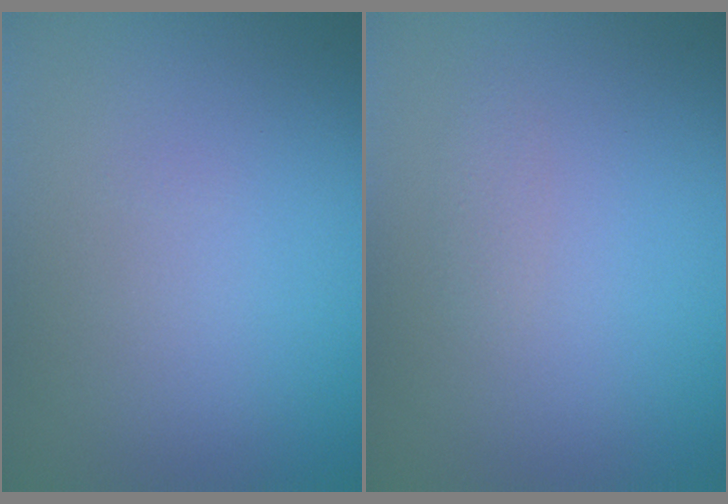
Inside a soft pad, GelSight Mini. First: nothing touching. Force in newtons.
{"total": 0.6, "press": 0.6, "slide": 0.0}